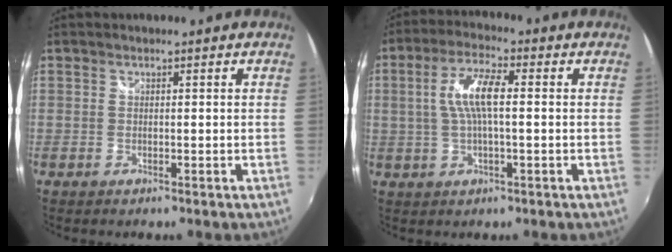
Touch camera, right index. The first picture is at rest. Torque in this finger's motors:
{"motor_torque": [0.44, 0.02, 0.30, 0.11]}